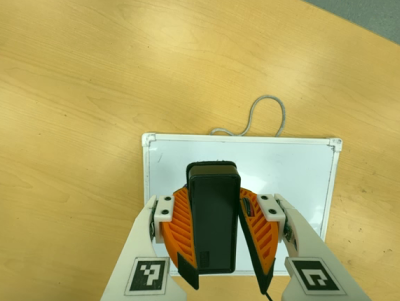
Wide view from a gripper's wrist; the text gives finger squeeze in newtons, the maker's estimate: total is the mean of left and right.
{"total": 9.0, "left": 9.0, "right": 9.0}